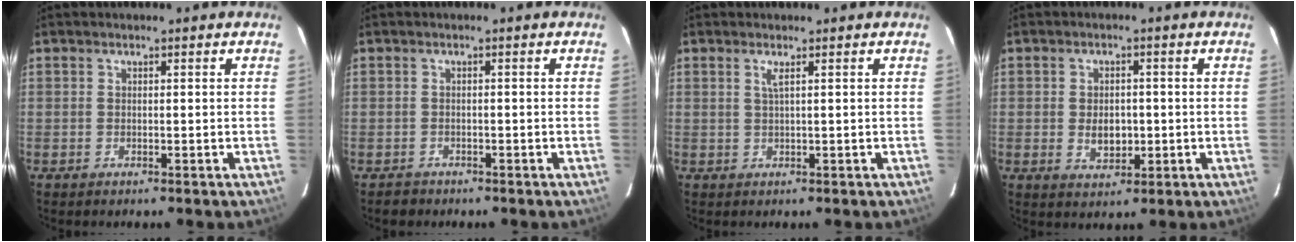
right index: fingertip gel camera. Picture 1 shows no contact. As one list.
[{"total": 1.8, "force": [-1.5, 1.1, -0.1], "torque": [-0.003, 0.001, -0.021]}, {"total": 1.3, "force": [0.5, -0.4, 1.1], "torque": [-0.022, 0.000, 0.009]}, {"total": 4.7, "force": [-0.6, 3.2, 3.5], "torque": [-0.061, 0.000, -0.002]}]